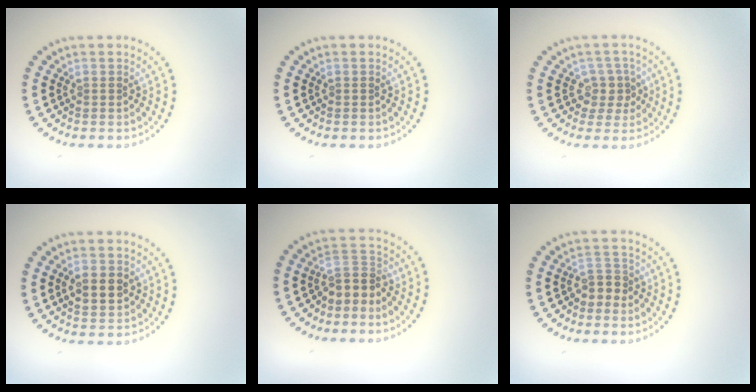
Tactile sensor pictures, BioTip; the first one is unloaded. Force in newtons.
{"total": 0.0}
{"total": 2.2, "press": 1.8, "slide": 1.2}
{"total": 3.5, "press": 3.5, "slide": 0.2}
{"total": 2.4, "press": 2.0, "slide": 1.5}
{"total": 1.8, "press": 1.6, "slide": 0.9}